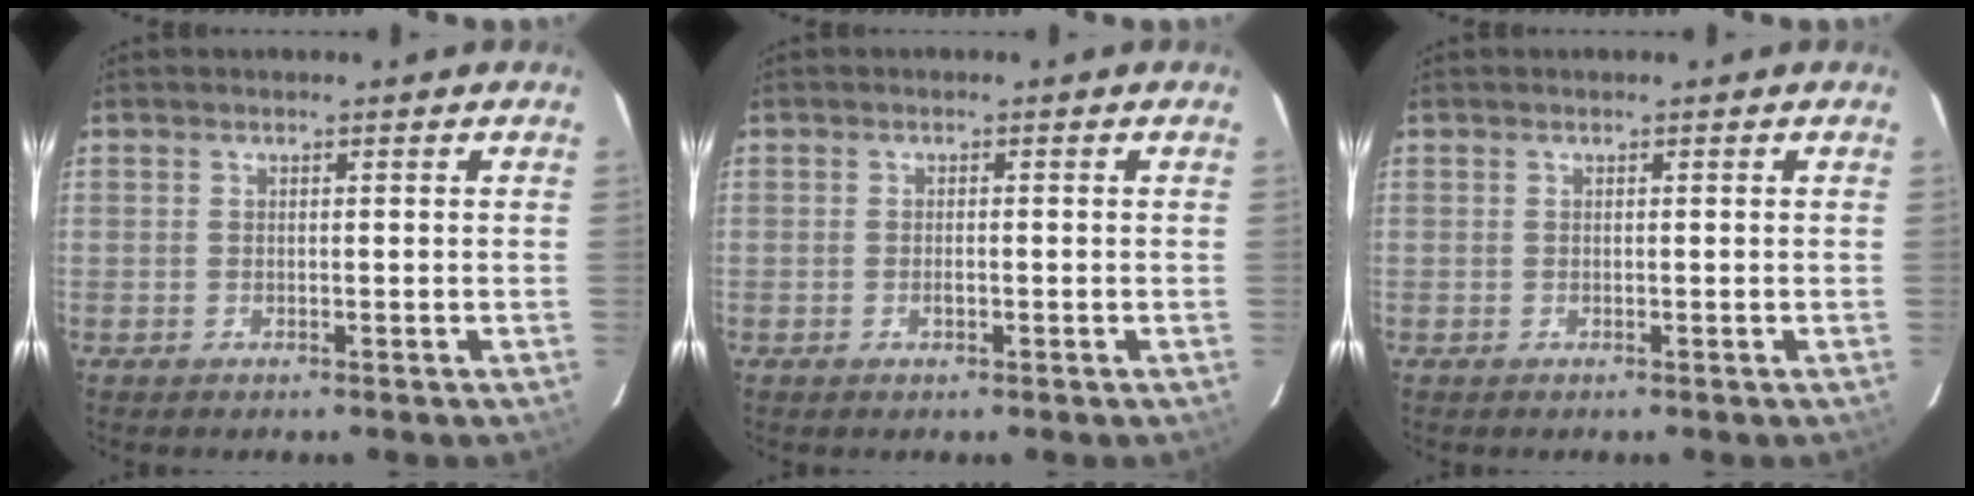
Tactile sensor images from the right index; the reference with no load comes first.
{"total": 1.3, "force": [-0.5, 0.6, 1.1], "torque": [-0.020, 0.001, -0.008]}
{"total": 0.0}